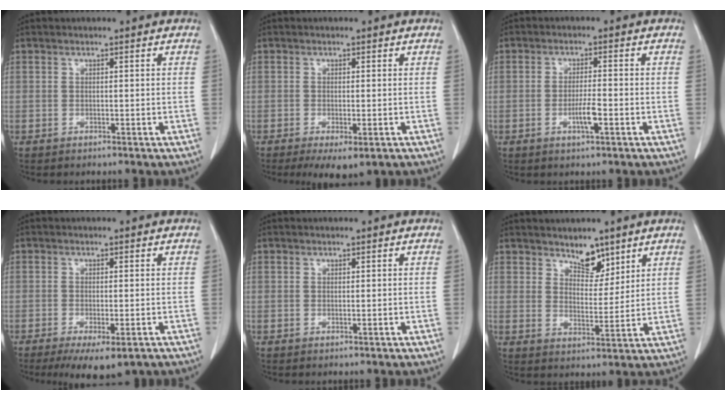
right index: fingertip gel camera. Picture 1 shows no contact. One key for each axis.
{"total": 5.5, "fx": -2.9, "fy": 1.7, "fz": 4.3, "tx": -0.061, "ty": -0.015, "tz": -0.040}
{"total": 3.6, "fx": -1.3, "fy": 0.3, "fz": 3.4, "tx": -0.065, "ty": -0.003, "tz": -0.023}
{"total": 7.6, "fx": -4.8, "fy": 2.1, "fz": 5.4, "tx": -0.075, "ty": -0.018, "tz": -0.071}
{"total": 0.0}
{"total": 5.2, "fx": 3.9, "fy": 2.4, "fz": 2.3, "tx": -0.033, "ty": -0.007, "tz": 0.071}